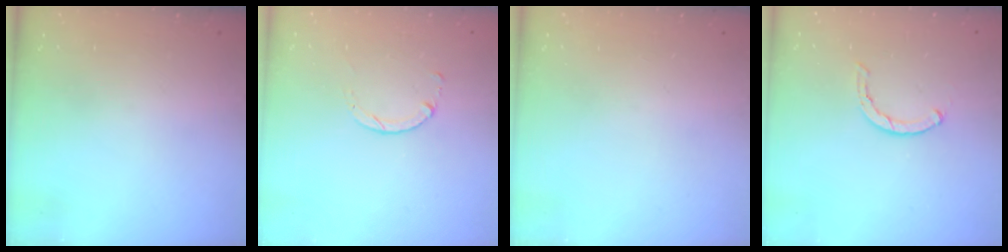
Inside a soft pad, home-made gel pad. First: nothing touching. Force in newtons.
{"total": 1.4, "press": 1.4, "slide": 0.2}
{"total": 0.0}
{"total": 0.5, "press": 0.5, "slide": 0.2}